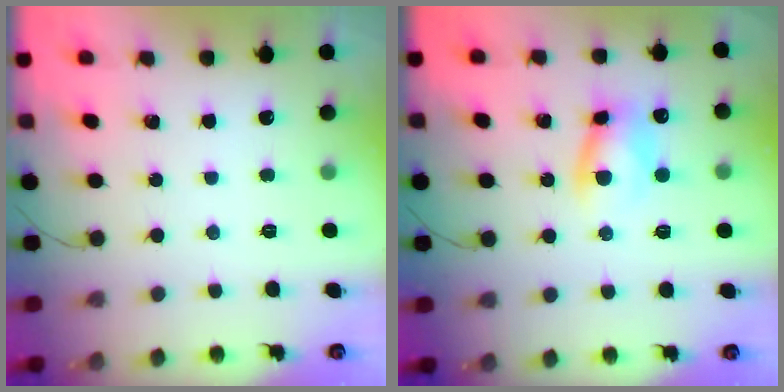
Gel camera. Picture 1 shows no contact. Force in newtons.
{"total": 7.9, "press": 7.8, "slide": 0.6}